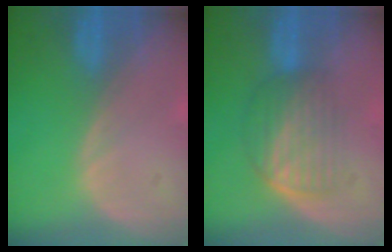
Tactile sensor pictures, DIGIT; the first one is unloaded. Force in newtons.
{"total": 6.0, "press": 5.5, "slide": 2.3}